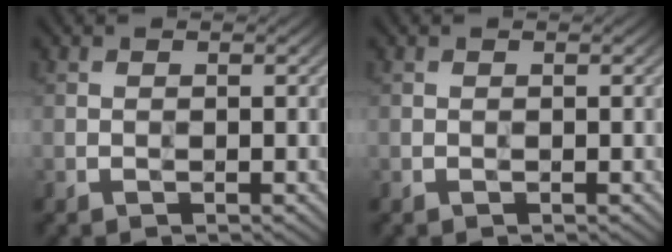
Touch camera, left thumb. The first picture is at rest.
{"total": 0.0}